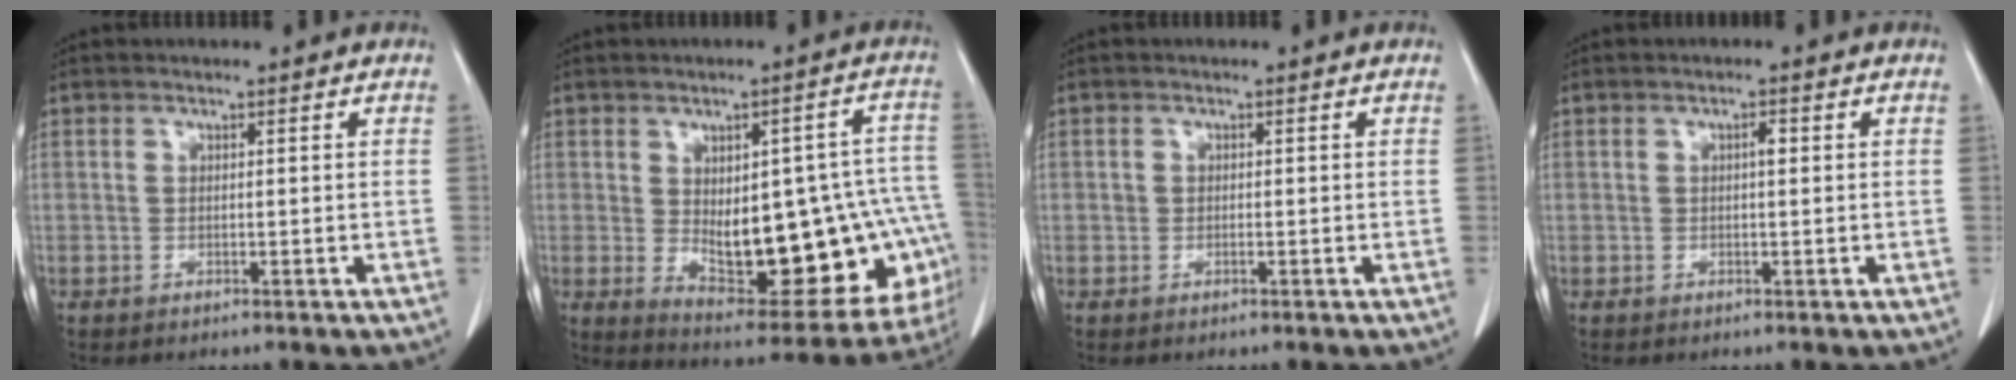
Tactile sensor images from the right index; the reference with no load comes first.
{"total": 22.9, "force": [-2.9, 9.4, 20.7], "torque": [-0.208, 0.025, -0.006]}
{"total": 0.6, "force": [-0.1, 0.5, 0.3], "torque": [-0.005, 0.002, -0.003]}
{"total": 1.2, "force": [0.2, 0.3, 1.1], "torque": [-0.017, 0.003, 0.002]}